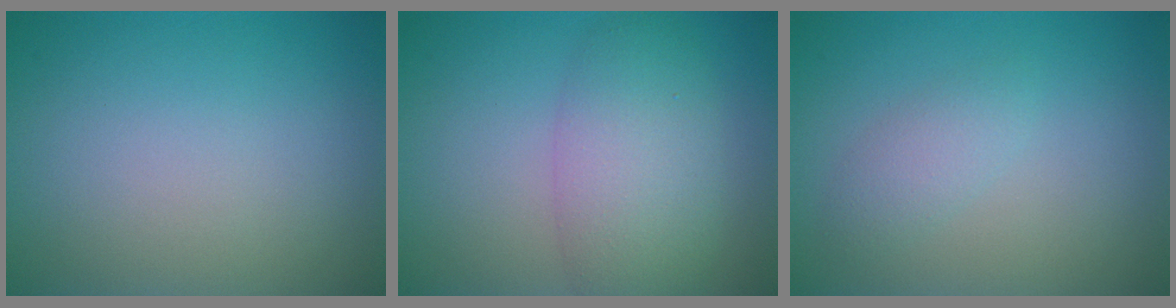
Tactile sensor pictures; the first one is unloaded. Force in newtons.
{"total": 5.5, "press": 5.5, "slide": 0.4}
{"total": 1.8, "press": 1.8, "slide": 0.1}